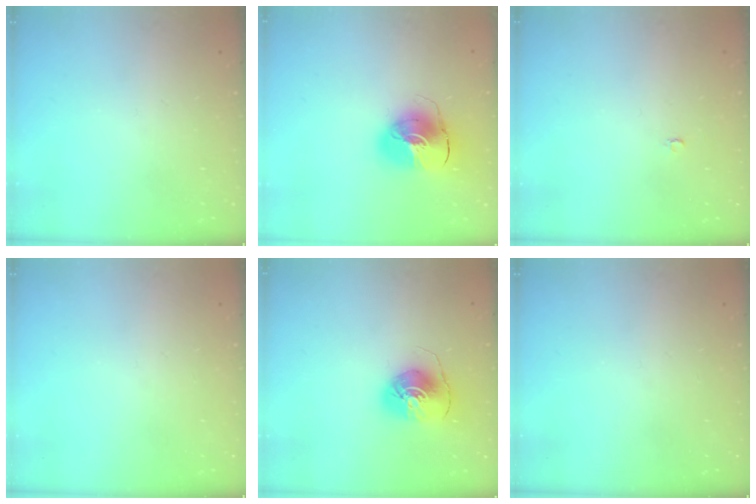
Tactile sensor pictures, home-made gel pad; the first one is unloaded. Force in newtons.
{"total": 11.2, "press": 11.0, "slide": 1.7}
{"total": 2.1, "press": 2.1, "slide": 0.2}
{"total": 0.0}
{"total": 7.7, "press": 7.7, "slide": 0.7}
{"total": 0.0}